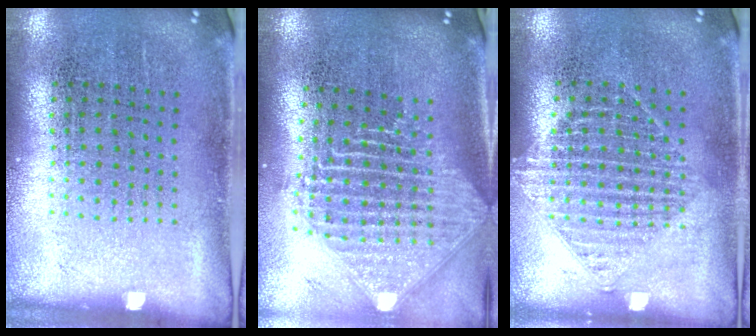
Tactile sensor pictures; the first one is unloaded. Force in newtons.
{"total": 2.4, "press": 1.9, "slide": 1.5}
{"total": 1.2, "press": 1.1, "slide": 0.5}